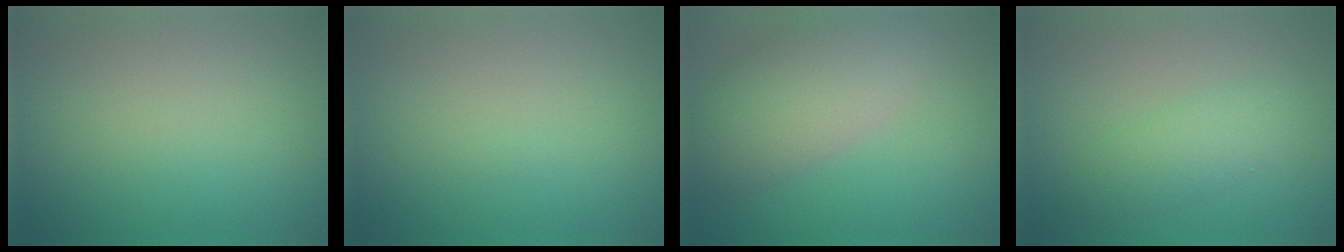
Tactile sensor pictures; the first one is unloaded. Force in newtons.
{"total": 0.0}
{"total": 6.5, "press": 6.5, "slide": 0.4}
{"total": 2.5, "press": 2.5, "slide": 0.1}